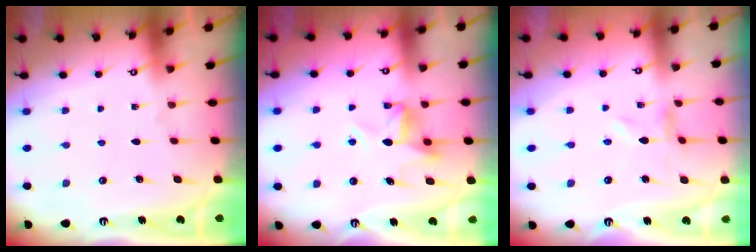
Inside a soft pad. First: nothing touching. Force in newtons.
{"total": 9.6, "press": 9.6, "slide": 0.4}
{"total": 0.0}